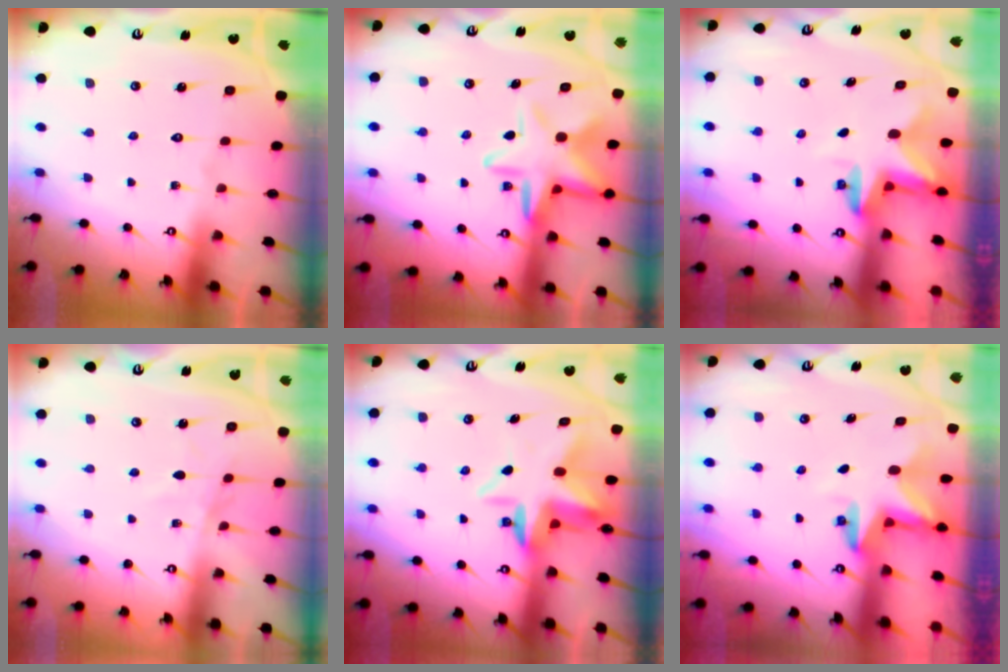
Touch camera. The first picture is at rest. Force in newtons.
{"total": 11.8, "press": 11.7, "slide": 1.8}
{"total": 2.3, "press": 2.3, "slide": 0.4}
{"total": 2.9, "press": 2.8, "slide": 0.4}
{"total": 6.0, "press": 5.9, "slide": 1.0}
{"total": 2.8, "press": 2.8, "slide": 0.2}